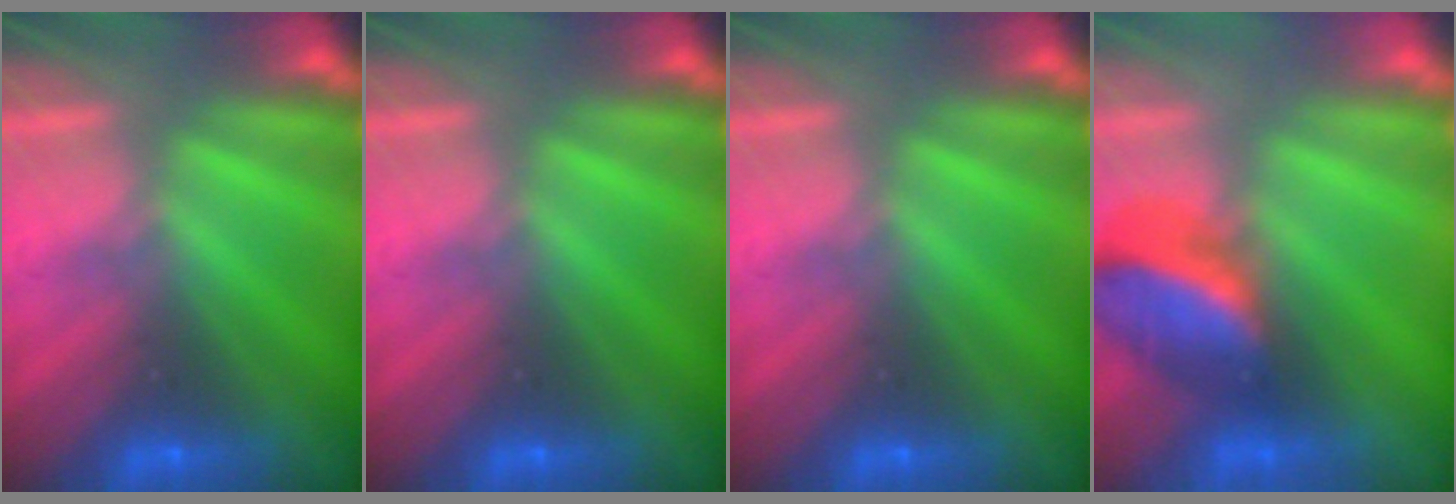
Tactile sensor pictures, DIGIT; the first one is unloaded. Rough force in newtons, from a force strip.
{"total": 0.0}
{"total": 0.0}
{"total": 2.5}